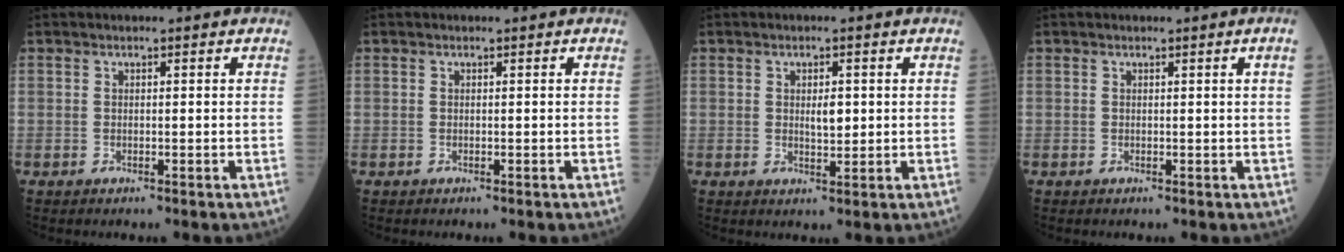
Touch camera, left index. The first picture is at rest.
{"total": 0.0}
{"total": 2.5, "force": [0.4, 1.0, 2.2], "torque": [-0.039, -0.005, 0.009]}
{"total": 0.9, "force": [0.4, -0.5, 0.7], "torque": [-0.018, -0.009, 0.007]}